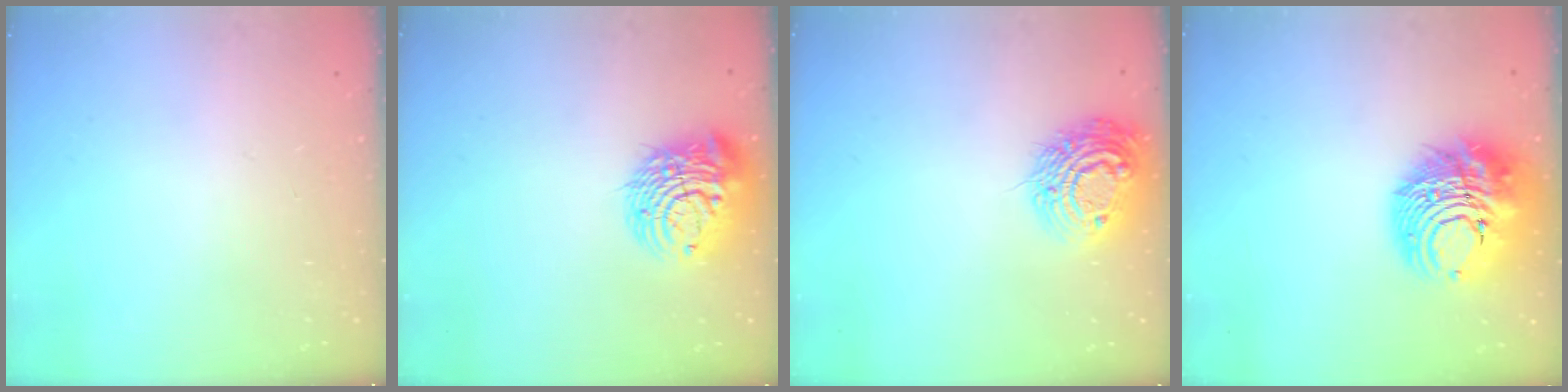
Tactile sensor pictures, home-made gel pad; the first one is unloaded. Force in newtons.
{"total": 13.3, "press": 13.2, "slide": 1.5}
{"total": 13.9, "press": 13.8, "slide": 1.3}
{"total": 16.5, "press": 16.4, "slide": 2.1}